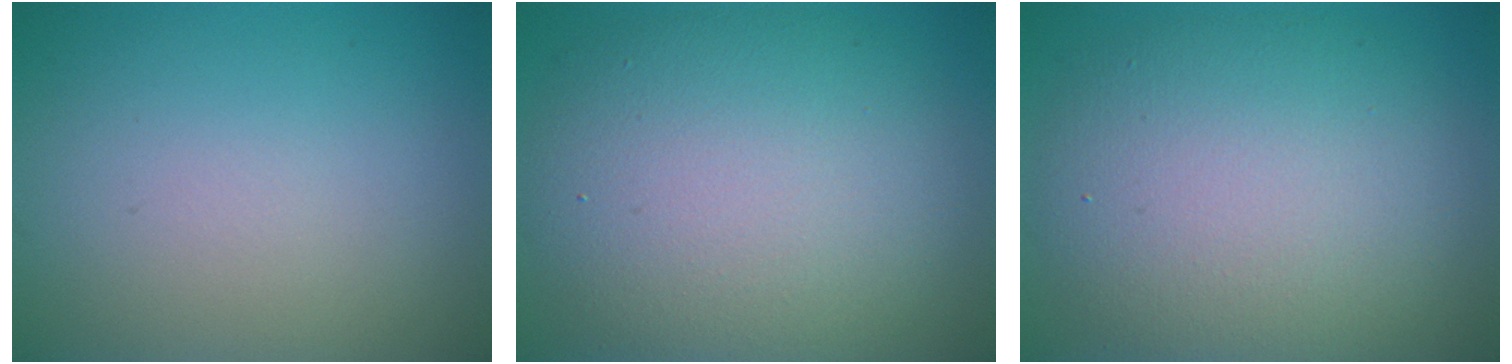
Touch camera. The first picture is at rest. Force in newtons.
{"total": 10.7, "press": 10.6, "slide": 0.5}
{"total": 9.3, "press": 9.3, "slide": 0.5}